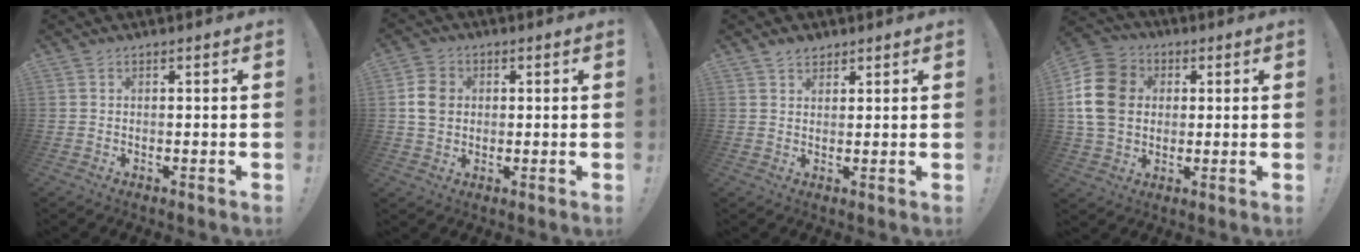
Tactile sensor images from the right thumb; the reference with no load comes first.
{"total": 6.9, "force": [0.9, 5.9, 3.6], "torque": [-0.062, 0.010, 0.019]}
{"total": 3.0, "force": [2.3, 1.8, 0.7], "torque": [-0.010, -0.009, 0.042]}
{"total": 15.8, "force": [2.1, 12.7, 9.1], "torque": [-0.169, 0.009, 0.045]}